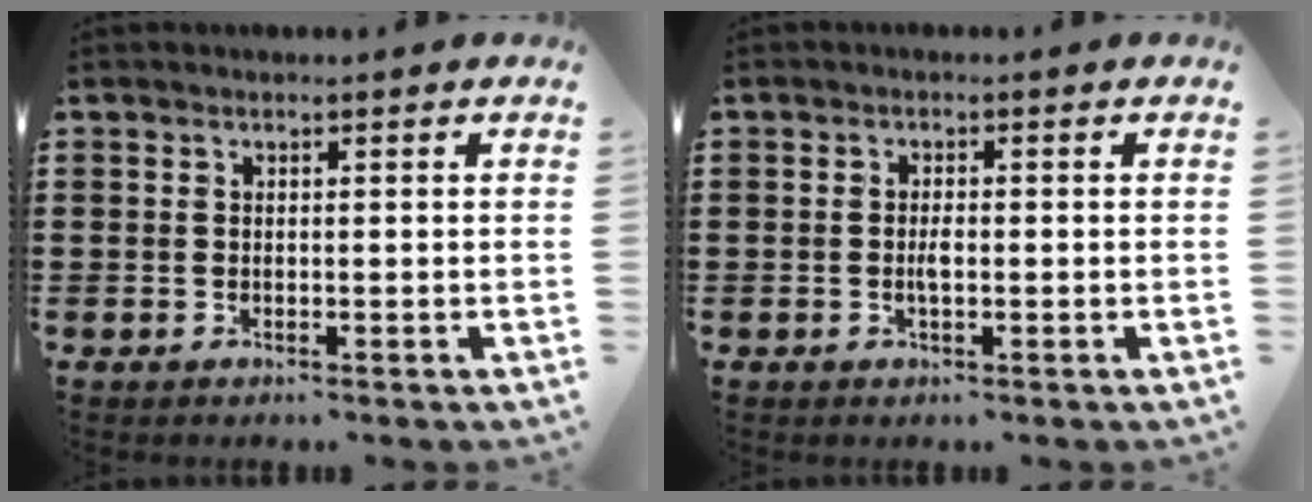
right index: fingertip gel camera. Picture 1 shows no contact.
{"total": 2.0, "force": [-0.3, 0.6, 1.8], "torque": [-0.041, -0.002, -0.008]}